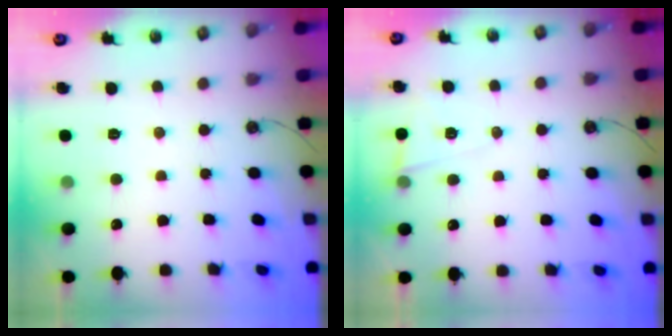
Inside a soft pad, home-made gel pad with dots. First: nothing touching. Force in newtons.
{"total": 5.5, "press": 5.4, "slide": 1.0}